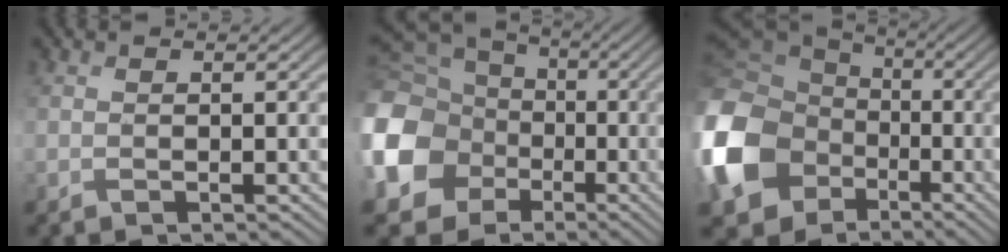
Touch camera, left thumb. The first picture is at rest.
{"total": 17.9, "force": [-3.2, 15.6, 8.2], "torque": [-0.259, -0.041, -0.083]}
{"total": 19.0, "force": [-4.6, 15.4, 10.3], "torque": [-0.315, -0.033, -0.098]}